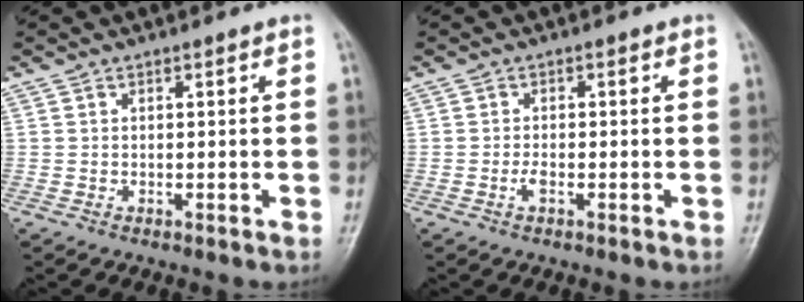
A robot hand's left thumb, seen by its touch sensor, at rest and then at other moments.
{"total": 1.6, "force": [-0.7, 0.7, 1.3], "torque": [-0.024, 0.001, -0.017]}